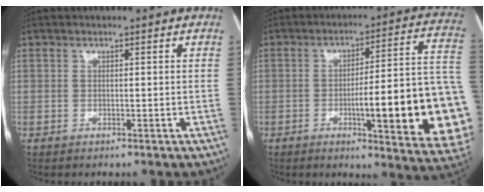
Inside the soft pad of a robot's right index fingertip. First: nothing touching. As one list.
[{"total": 23.0, "force": [-5.0, 3.0, 22.2], "torque": [-0.194, 0.017, -0.056]}]